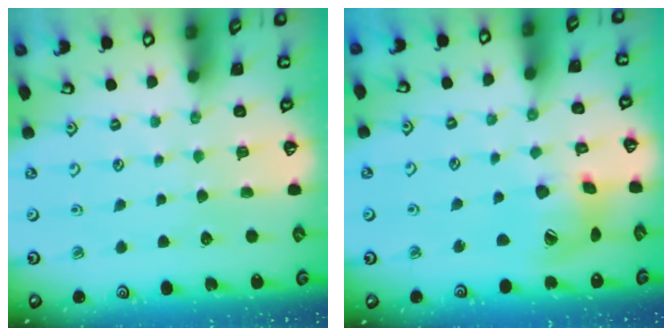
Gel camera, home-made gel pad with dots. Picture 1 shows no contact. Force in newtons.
{"total": 14.4, "press": 14.3, "slide": 2.0}